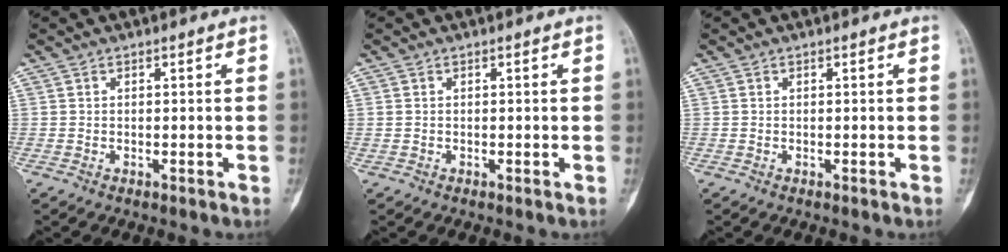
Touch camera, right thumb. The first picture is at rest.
{"total": 0.7, "force": [0.0, 0.5, 0.4], "torque": [-0.012, -0.001, 0.001]}
{"total": 0.0}